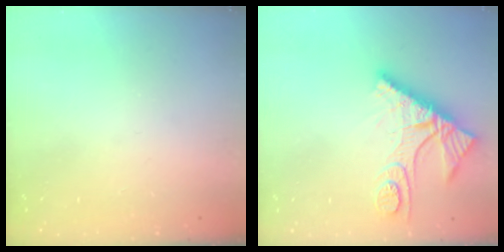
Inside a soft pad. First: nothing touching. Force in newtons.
{"total": 10.7, "press": 10.6, "slide": 1.1}